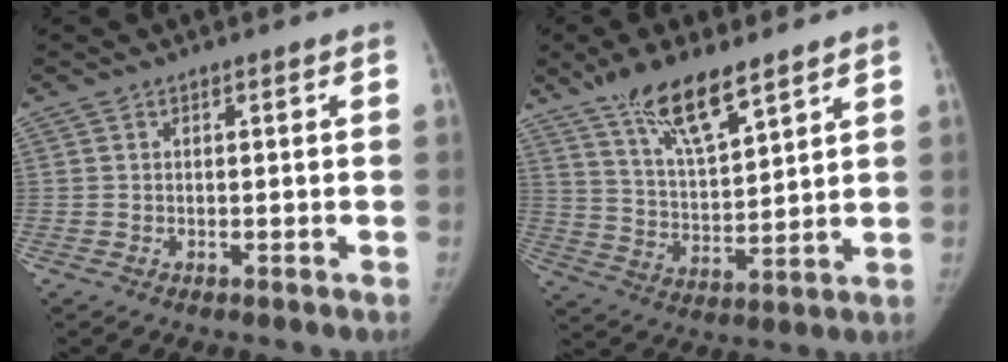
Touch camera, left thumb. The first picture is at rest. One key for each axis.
{"total": 12.9, "fx": 9.0, "fy": 3.8, "fz": 8.5, "tx": -0.138, "ty": -0.047, "tz": 0.172}